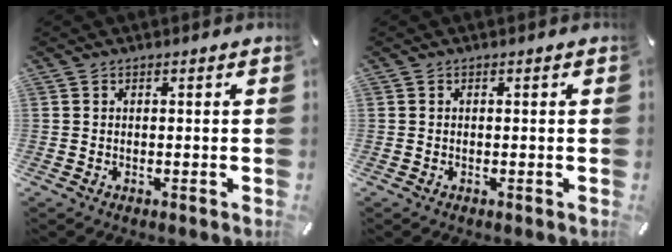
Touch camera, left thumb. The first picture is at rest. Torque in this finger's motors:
{"motor_torque": [-0.01, 0.00, -0.01, -0.01, 0.00]}